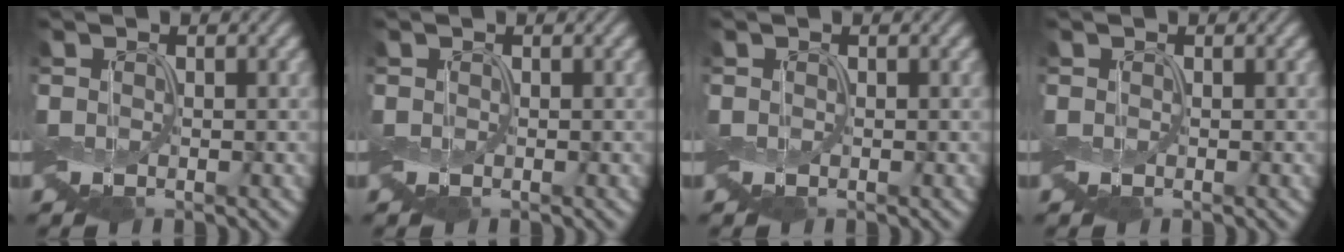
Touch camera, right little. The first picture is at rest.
{"total": 0.0}
{"total": 0.0}
{"total": 0.0}